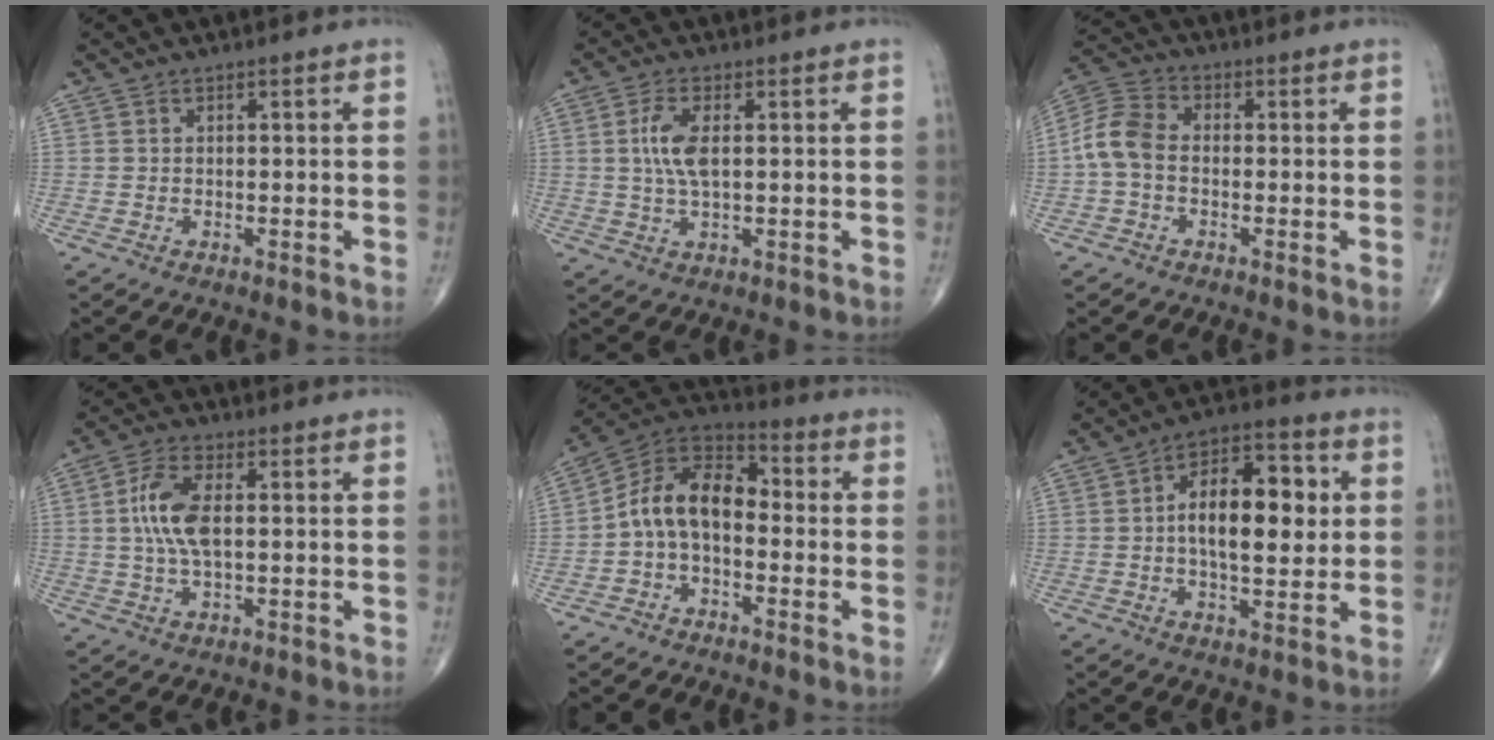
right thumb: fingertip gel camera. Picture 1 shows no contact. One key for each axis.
{"total": 5.9, "fx": 0.9, "fy": 2.3, "fz": 5.4, "tx": -0.122, "ty": 0.000, "tz": 0.017}
{"total": 7.4, "fx": -0.9, "fy": 5.0, "fz": 5.3, "tx": -0.106, "ty": 0.022, "tz": -0.032}
{"total": 8.5, "fx": 0.8, "fy": 3.8, "fz": 7.6, "tx": -0.163, "ty": 0.007, "tz": 0.014}
{"total": 11.5, "fx": -1.6, "fy": 7.3, "fz": 8.8, "tx": -0.139, "ty": 0.049, "tz": -0.045}
{"total": 15.0, "fx": 1.7, "fy": 7.4, "fz": 12.9, "tx": -0.182, "ty": 0.016, "tz": 0.020}